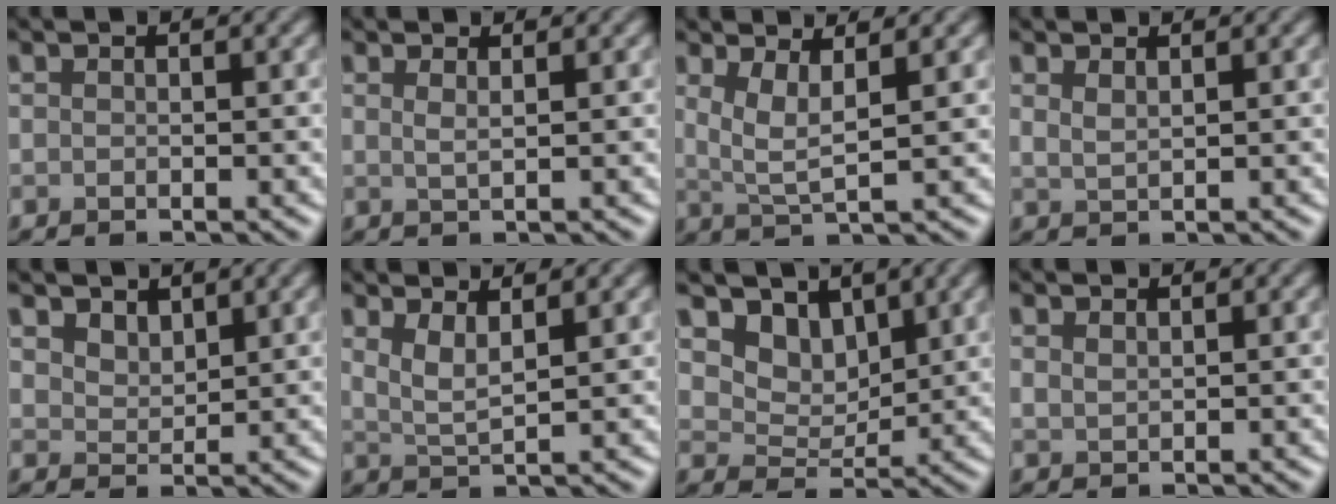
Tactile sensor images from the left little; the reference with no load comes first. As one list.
[{"total": 1.3, "force": [0.7, 0.4, 1.0], "torque": [-0.011, 0.000, 0.006]}, {"total": 3.2, "force": [1.3, 0.7, 2.8], "torque": [-0.054, -0.007, 0.029]}, {"total": 1.2, "force": [0.9, 0.4, 0.7], "torque": [-0.017, -0.001, 0.019]}, {"total": 2.0, "force": [1.6, 1.0, 0.7], "torque": [-0.019, -0.002, 0.030]}, {"total": 2.6, "force": [1.5, 0.7, 2.0], "torque": [-0.037, -0.005, 0.029]}, {"total": 5.1, "force": [3.3, 3.2, 2.1], "torque": [-0.057, -0.027, 0.069]}, {"total": 0.8, "force": [0.6, 0.3, 0.4], "torque": [-0.015, 0.001, 0.015]}]